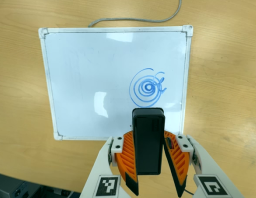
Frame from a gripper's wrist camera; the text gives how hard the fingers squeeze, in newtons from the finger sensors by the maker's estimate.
{"total": 5.5, "left": 5.0, "right": 6.0}